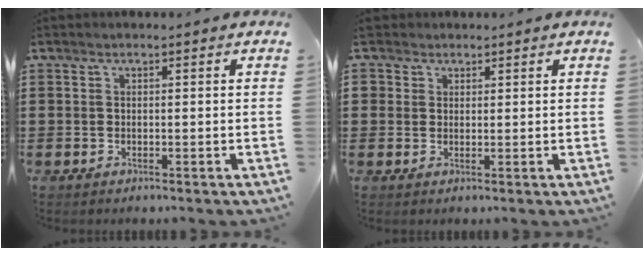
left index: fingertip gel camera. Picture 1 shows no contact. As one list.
[{"total": 2.3, "force": [1.5, 1.7, -0.1], "torque": [-0.009, 0.011, 0.029]}]